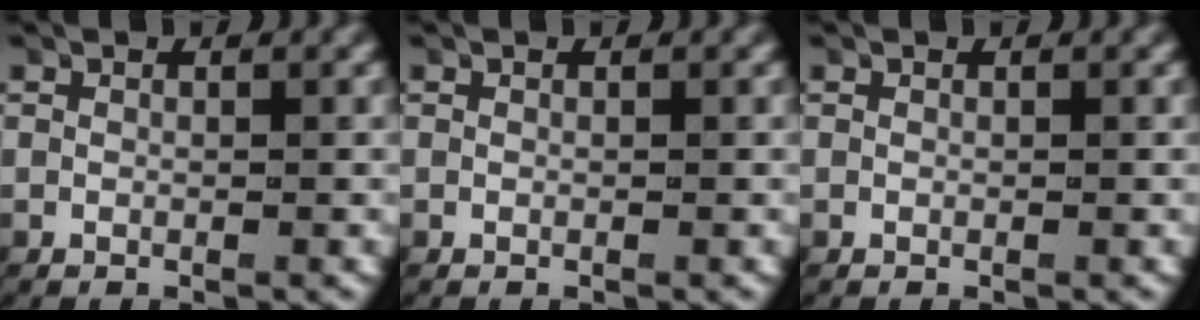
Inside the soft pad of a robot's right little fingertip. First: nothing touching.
{"total": 0.0}
{"total": 0.0}